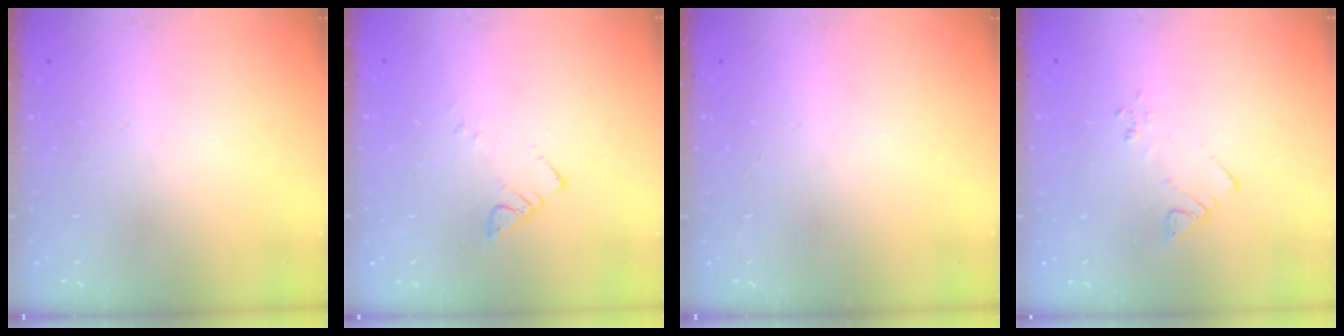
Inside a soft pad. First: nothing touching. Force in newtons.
{"total": 2.2, "press": 2.2, "slide": 0.2}
{"total": 0.0}
{"total": 2.6, "press": 2.6, "slide": 0.3}